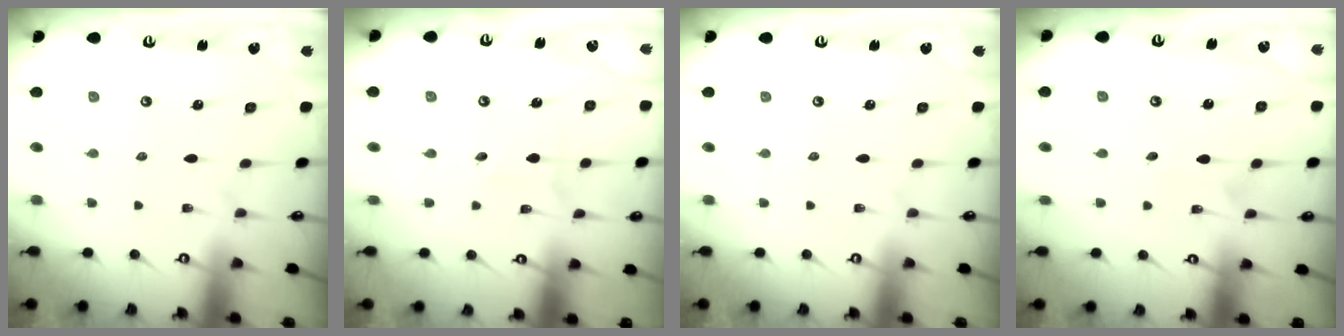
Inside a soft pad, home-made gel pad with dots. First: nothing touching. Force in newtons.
{"total": 1.7, "press": 1.7, "slide": 0.2}
{"total": 0.0}
{"total": 2.5, "press": 2.5, "slide": 0.1}